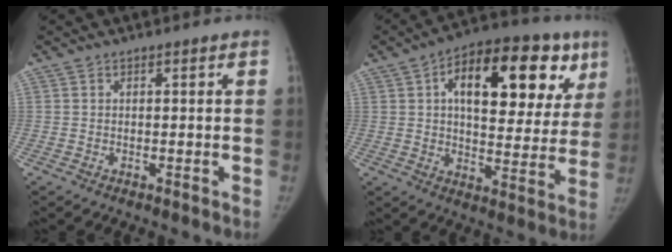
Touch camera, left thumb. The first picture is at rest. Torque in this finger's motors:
{"motor_torque": [1.43, 1.50, 2.06, -0.71, 0.13]}